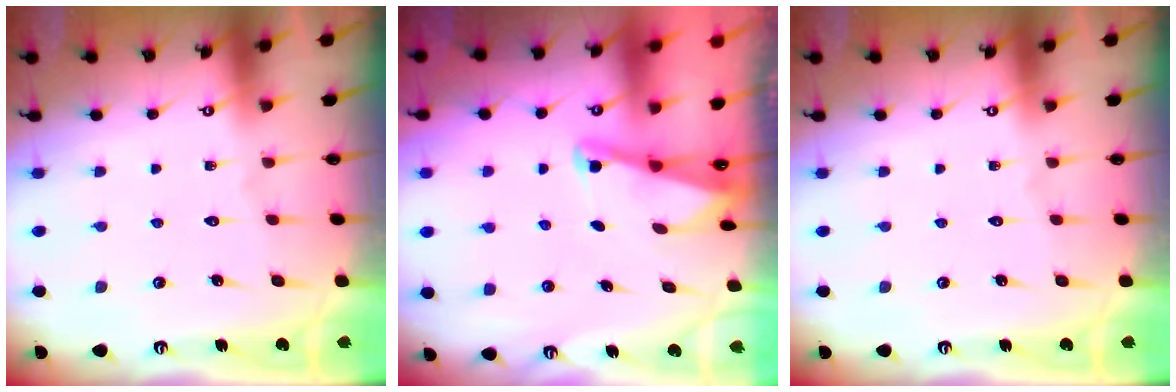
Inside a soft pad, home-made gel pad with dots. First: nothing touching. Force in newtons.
{"total": 2.1, "press": 2.0, "slide": 0.3}
{"total": 0.0}